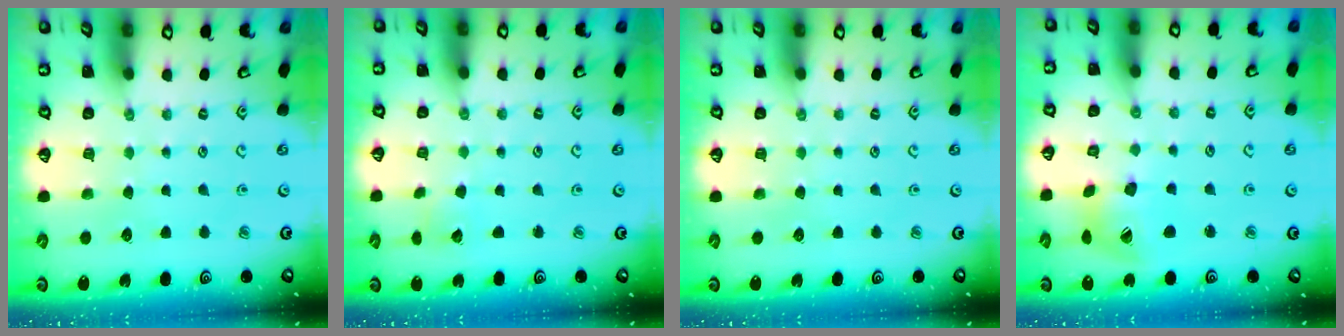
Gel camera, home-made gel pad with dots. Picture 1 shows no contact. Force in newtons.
{"total": 2.4, "press": 2.4, "slide": 0.2}
{"total": 0.0}
{"total": 12.0, "press": 12.0, "slide": 1.0}